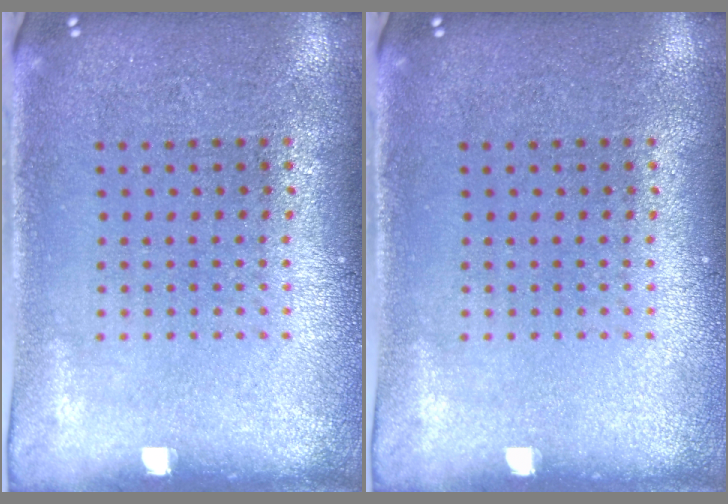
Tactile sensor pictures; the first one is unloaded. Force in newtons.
{"total": 0.0}